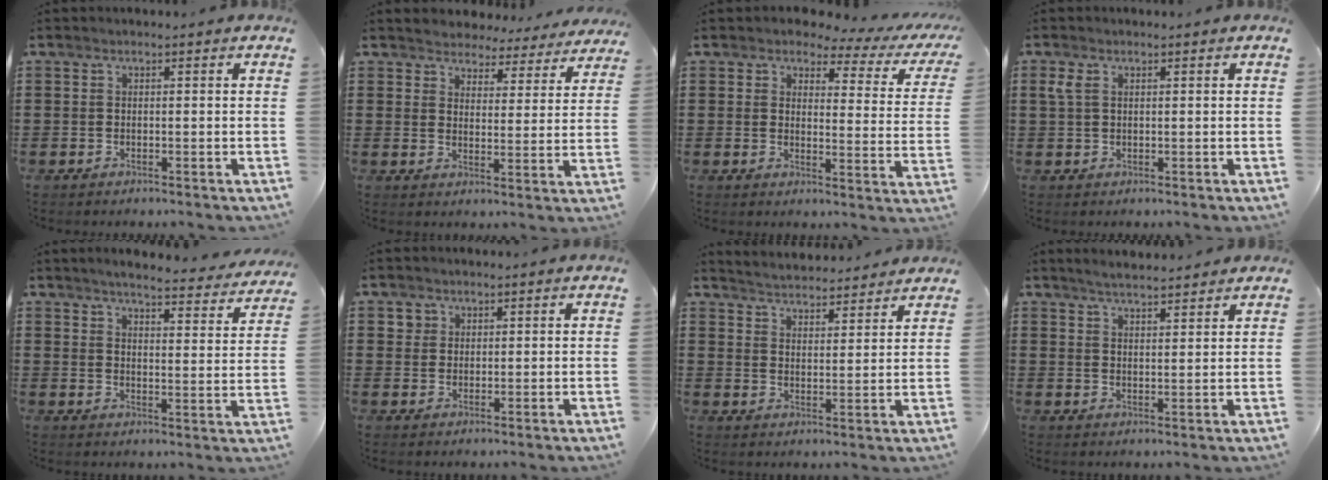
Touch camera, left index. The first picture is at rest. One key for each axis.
{"total": 4.5, "fx": 4.4, "fy": 0.6, "fz": -0.3, "tx": -0.013, "ty": -0.032, "tz": 0.075}
{"total": 3.1, "fx": 2.4, "fy": 1.1, "fz": 1.7, "tx": -0.043, "ty": -0.015, "tz": 0.035}
{"total": 2.0, "fx": 0.5, "fy": 1.2, "fz": 1.5, "tx": -0.041, "ty": 0.005, "tz": 0.007}
{"total": 4.3, "fx": 4.1, "fy": -0.3, "fz": 1.2, "tx": -0.034, "ty": -0.030, "tz": 0.066}
{"total": 1.8, "fx": 1.0, "fy": 1.5, "fz": 0.1, "tx": -0.010, "ty": 0.007, "tz": 0.018}
{"total": 3.9, "fx": 3.9, "fy": -0.2, "fz": -0.3, "tx": -0.012, "ty": -0.025, "tz": 0.068}
{"total": 3.2, "fx": 3.1, "fy": 0.1, "fz": 0.8, "tx": -0.024, "ty": -0.005, "tz": 0.057}